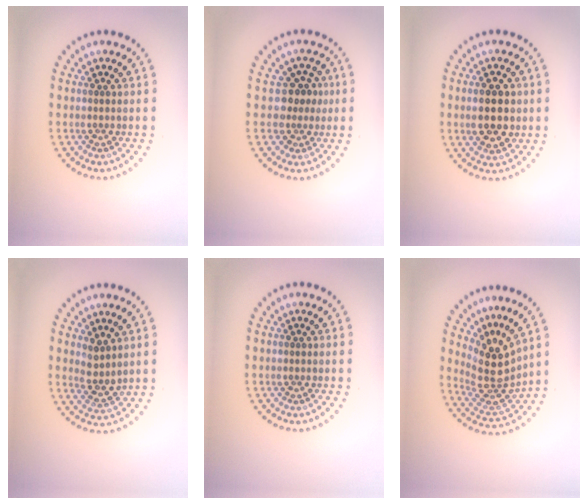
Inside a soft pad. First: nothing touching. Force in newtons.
{"total": 2.6, "press": 2.0, "slide": 1.7}
{"total": 4.3, "press": 4.3, "slide": 0.2}
{"total": 2.3, "press": 1.8, "slide": 1.5}
{"total": 0.0}
{"total": 4.4, "press": 3.2, "slide": 2.9}